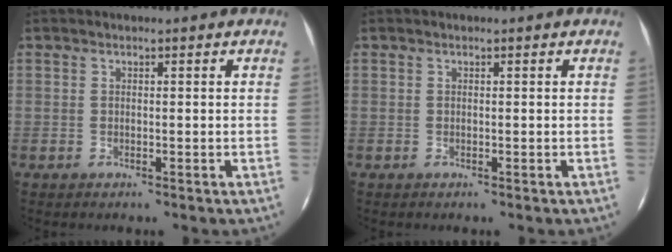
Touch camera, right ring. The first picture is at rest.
{"total": 0.0}